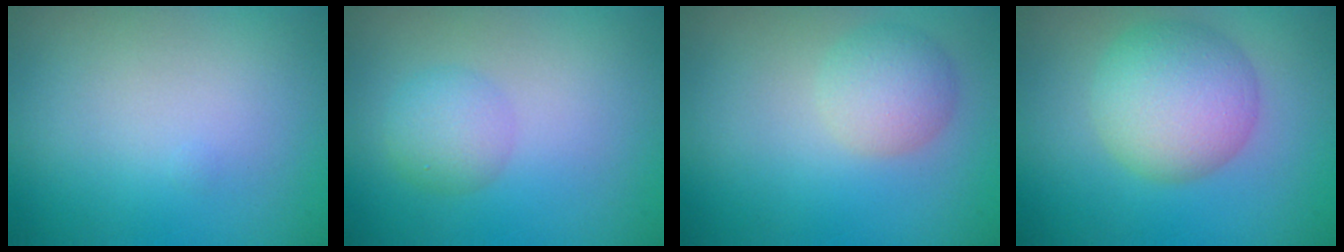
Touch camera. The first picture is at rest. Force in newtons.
{"total": 2.4, "press": 2.4, "slide": 0.0}
{"total": 2.7, "press": 2.7, "slide": 0.2}
{"total": 6.1, "press": 6.1, "slide": 0.1}